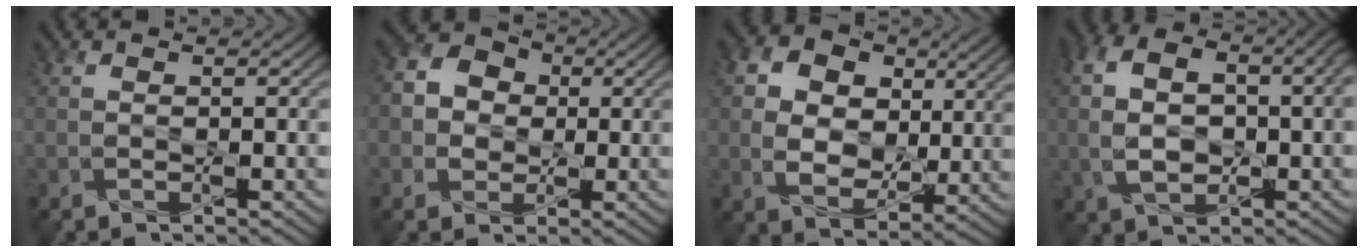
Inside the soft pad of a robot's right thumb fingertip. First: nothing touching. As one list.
[{"total": 6.4, "force": [0.4, 5.7, 3.0], "torque": [-0.079, 0.011, -0.006]}, {"total": 10.3, "force": [3.1, 7.6, 6.2], "torque": [-0.158, 0.007, 0.051]}, {"total": 11.3, "force": [0.2, 6.6, 9.2], "torque": [-0.194, 0.001, 0.006]}]